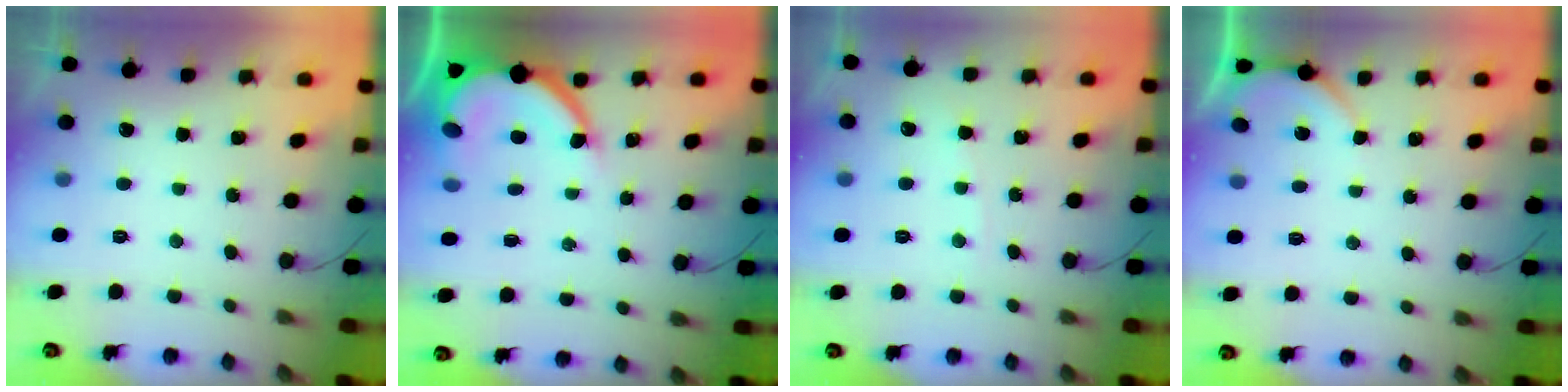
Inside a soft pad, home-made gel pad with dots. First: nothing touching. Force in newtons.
{"total": 10.9, "press": 10.8, "slide": 0.9}
{"total": 2.9, "press": 2.9, "slide": 0.4}
{"total": 2.3, "press": 2.3, "slide": 0.4}